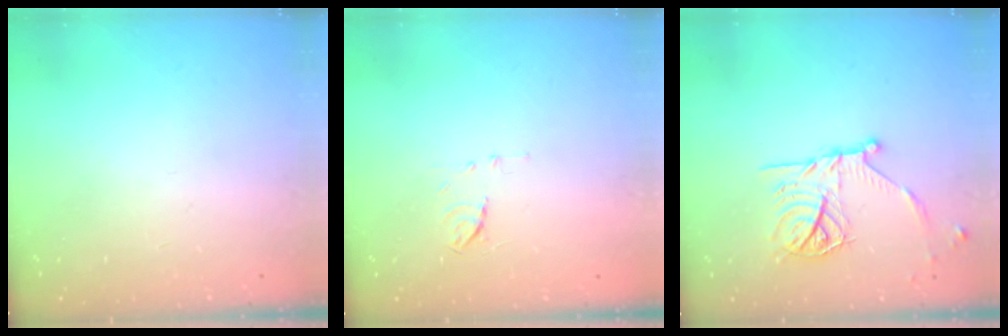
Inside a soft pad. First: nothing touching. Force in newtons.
{"total": 5.3, "press": 5.3, "slide": 0.6}
{"total": 16.4, "press": 16.4, "slide": 0.9}